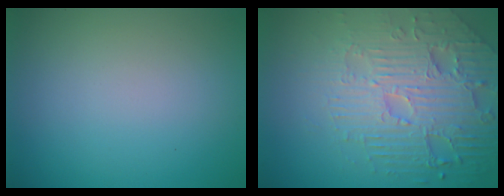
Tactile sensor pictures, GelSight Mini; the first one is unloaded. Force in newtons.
{"total": 7.1, "press": 5.4, "slide": 4.6}